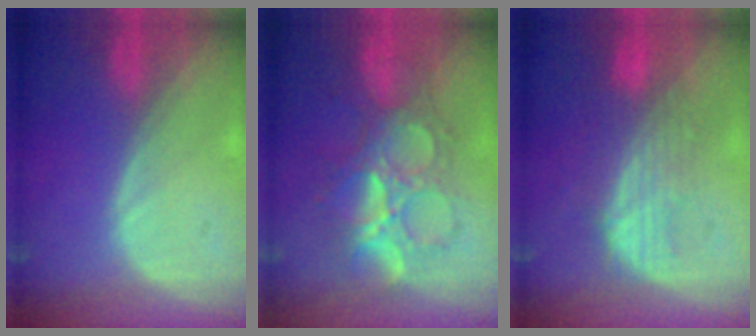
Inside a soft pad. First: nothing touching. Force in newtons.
{"total": 9.0, "press": 8.8, "slide": 1.8}
{"total": 7.2, "press": 7.0, "slide": 1.5}